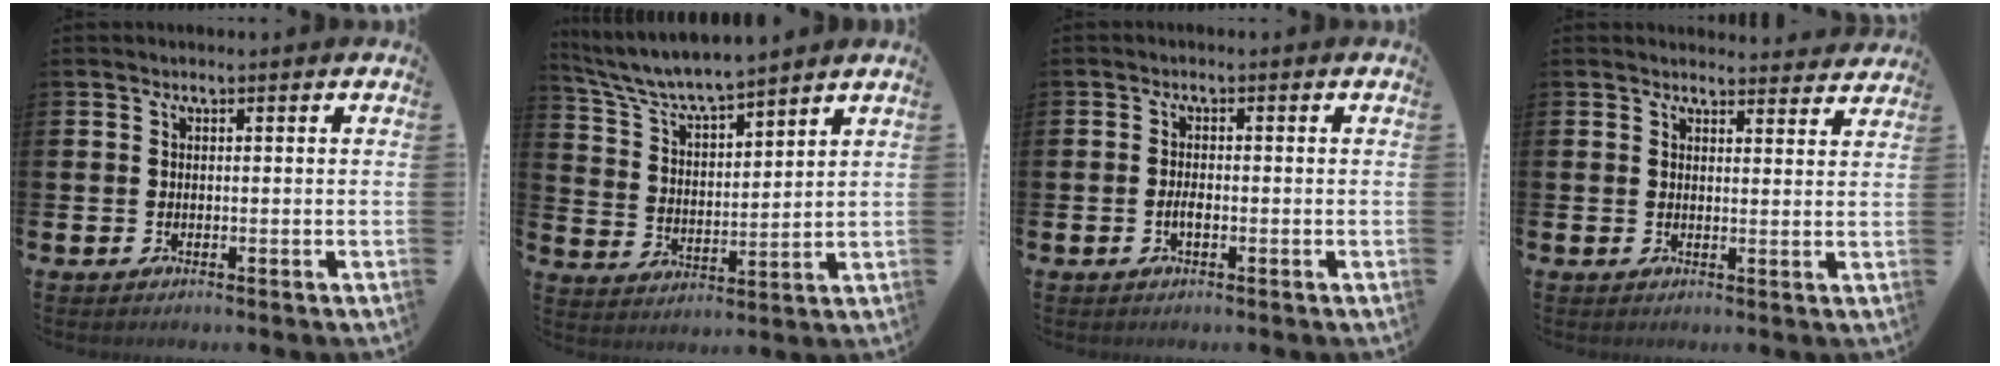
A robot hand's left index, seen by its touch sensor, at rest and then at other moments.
{"total": 6.1, "force": [5.8, 0.4, 1.8], "torque": [-0.066, -0.041, 0.099]}
{"total": 1.6, "force": [-0.5, 0.6, 1.3], "torque": [-0.017, -0.003, -0.013]}
{"total": 2.5, "force": [2.5, 0.3, 0.0], "torque": [0.004, -0.018, 0.042]}